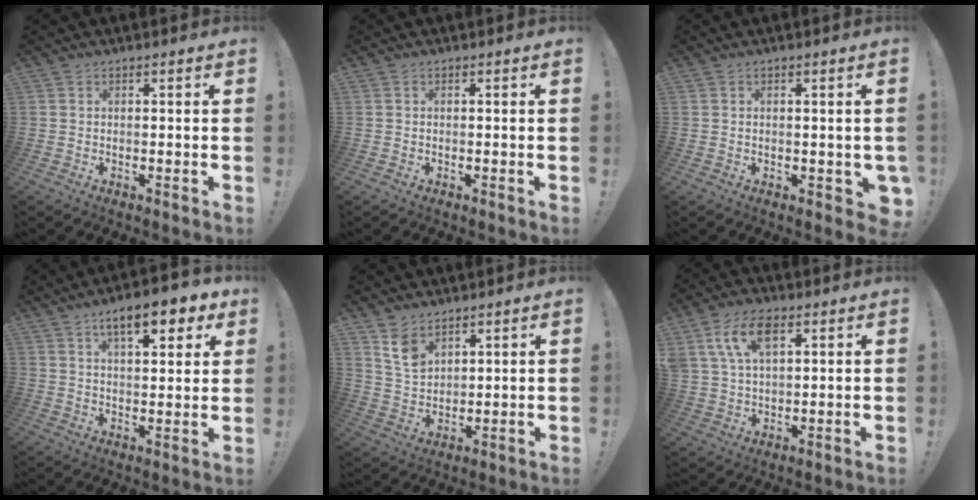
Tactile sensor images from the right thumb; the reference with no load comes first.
{"total": 0.0}
{"total": 2.6, "force": [0.1, 2.1, 1.5], "torque": [-0.011, 0.004, 0.005]}
{"total": 11.1, "force": [6.1, 3.5, 8.5], "torque": [-0.115, -0.029, 0.098]}
{"total": 7.8, "force": [5.3, 4.7, 3.2], "torque": [-0.051, -0.029, 0.102]}
{"total": 10.9, "force": [5.1, 6.2, 7.4], "torque": [-0.137, 0.000, 0.095]}